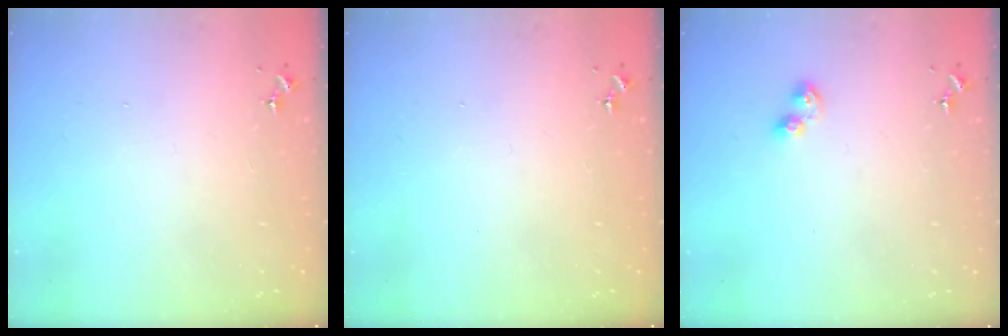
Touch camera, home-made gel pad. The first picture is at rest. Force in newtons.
{"total": 0.0}
{"total": 5.3, "press": 5.3, "slide": 0.5}